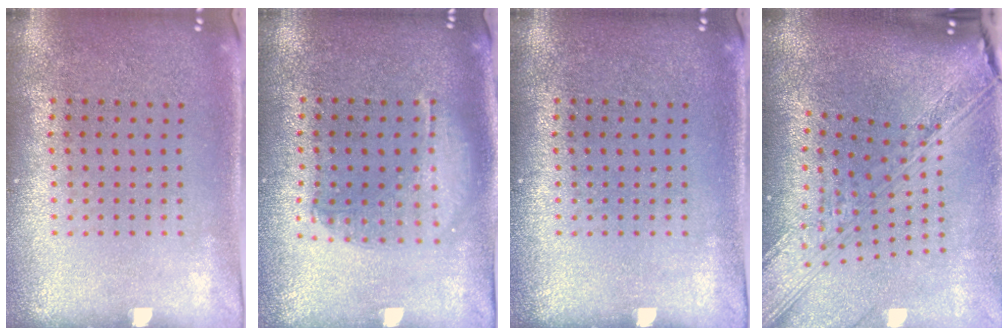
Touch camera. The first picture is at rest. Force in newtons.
{"total": 1.3, "press": 1.3, "slide": 0.3}
{"total": 0.0}
{"total": 4.0, "press": 2.9, "slide": 2.8}